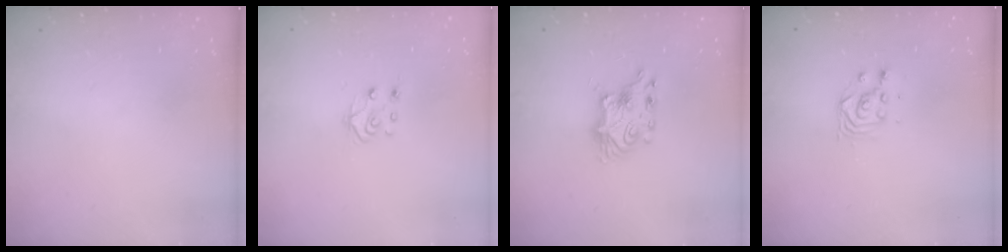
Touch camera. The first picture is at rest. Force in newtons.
{"total": 6.9, "press": 6.9, "slide": 0.6}
{"total": 7.3, "press": 7.2, "slide": 0.6}
{"total": 3.4, "press": 3.4, "slide": 0.1}